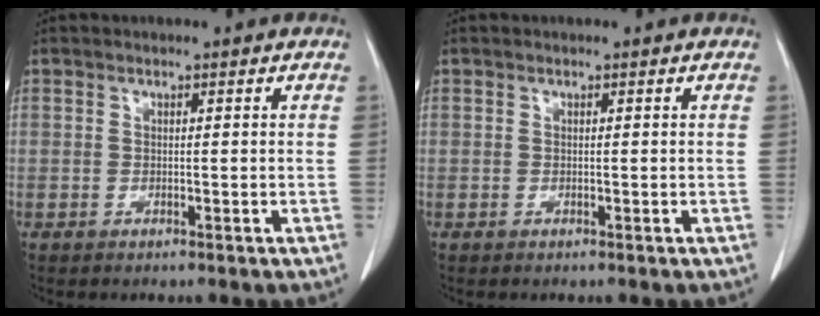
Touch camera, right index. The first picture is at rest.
{"total": 0.0}